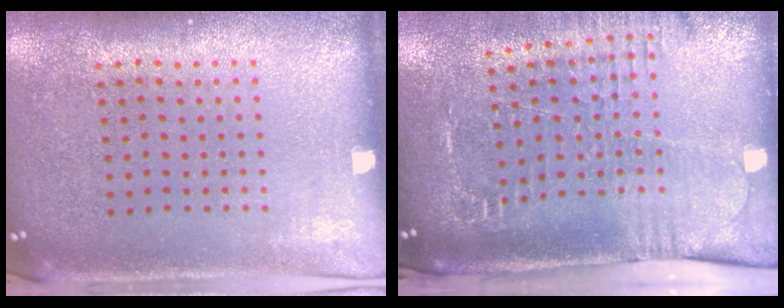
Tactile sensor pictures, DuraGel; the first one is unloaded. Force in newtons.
{"total": 2.6, "press": 2.1, "slide": 1.5}